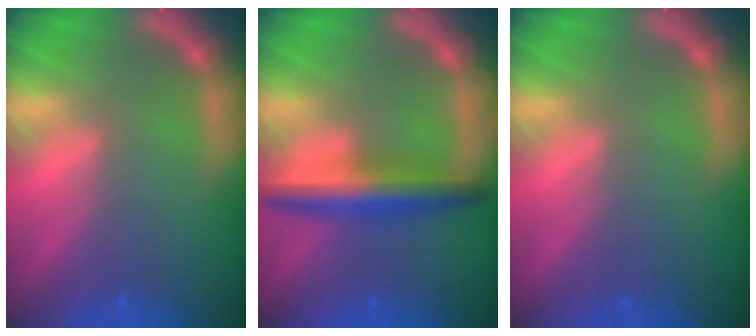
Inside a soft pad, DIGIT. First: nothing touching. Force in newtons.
{"total": 5.0}
{"total": 0.0}